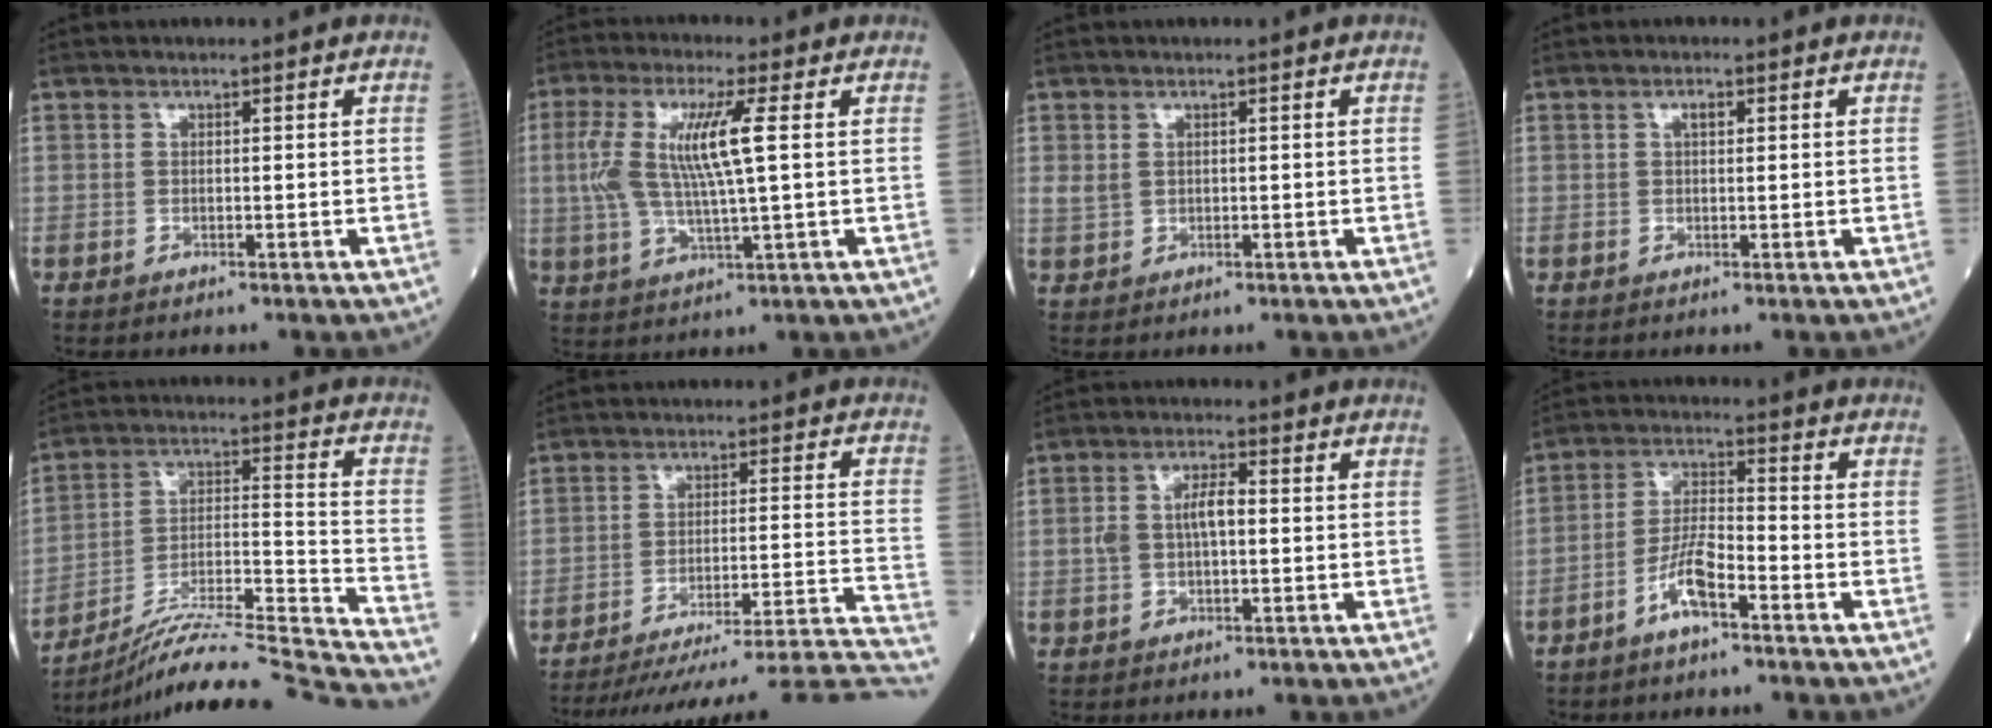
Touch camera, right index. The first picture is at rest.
{"total": 10.4, "force": [1.7, 1.0, 10.2], "torque": [-0.225, 0.009, 0.033]}
{"total": 1.9, "force": [0.6, 1.5, 0.9], "torque": [-0.021, 0.005, 0.018]}
{"total": 1.3, "force": [0.5, 0.5, 1.1], "torque": [-0.021, 0.002, 0.006]}
{"total": 25.9, "force": [-24.3, -2.6, 8.6], "torque": [-0.119, -0.023, -0.373]}
{"total": 27.4, "force": [-25.6, -1.6, 9.7], "torque": [-0.054, -0.018, -0.338]}
{"total": 5.1, "force": [0.2, 2.1, 4.6], "torque": [-0.100, 0.016, 0.005]}
{"total": 6.3, "force": [-3.7, 1.3, 5.0], "torque": [-0.101, 0.008, -0.071]}